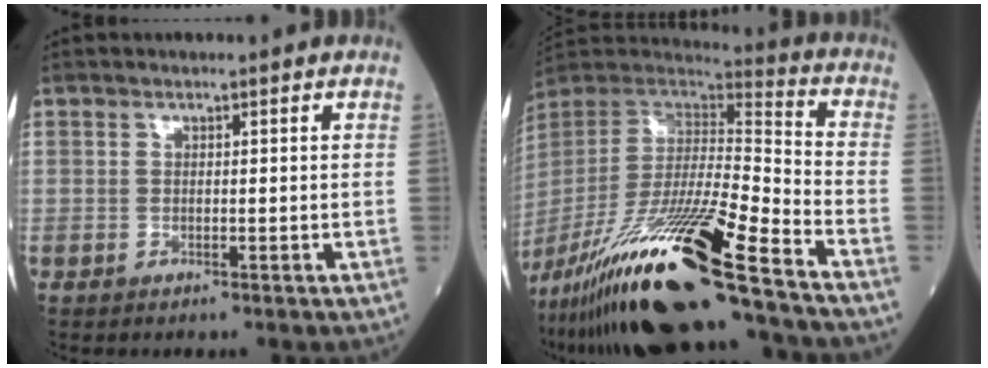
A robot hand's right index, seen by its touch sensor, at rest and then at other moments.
{"total": 28.0, "force": [-20.0, 0.9, 19.5], "torque": [-0.364, -0.057, -0.362]}